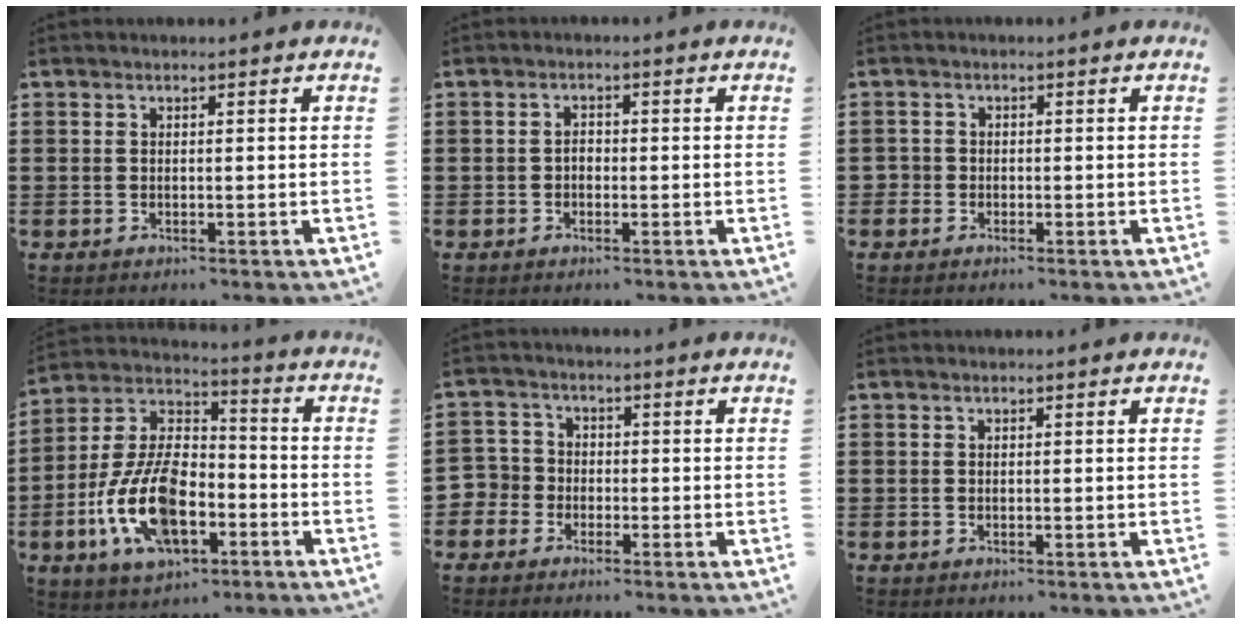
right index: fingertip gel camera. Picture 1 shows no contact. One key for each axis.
{"total": 1.3, "fx": -0.4, "fy": 0.9, "fz": 0.9, "tx": -0.019, "ty": 0.000, "tz": -0.008}
{"total": 1.2, "fx": -0.7, "fy": 0.9, "fz": 0.1, "tx": -0.005, "ty": 0.001, "tz": -0.017}
{"total": 14.0, "fx": -5.7, "fy": 7.1, "fz": 10.6, "tx": -0.248, "ty": 0.000, "tz": -0.110}
{"total": 3.7, "fx": -1.9, "fy": 3.2, "fz": 0.3, "tx": -0.037, "ty": 0.000, "tz": -0.048}
{"total": 0.0}